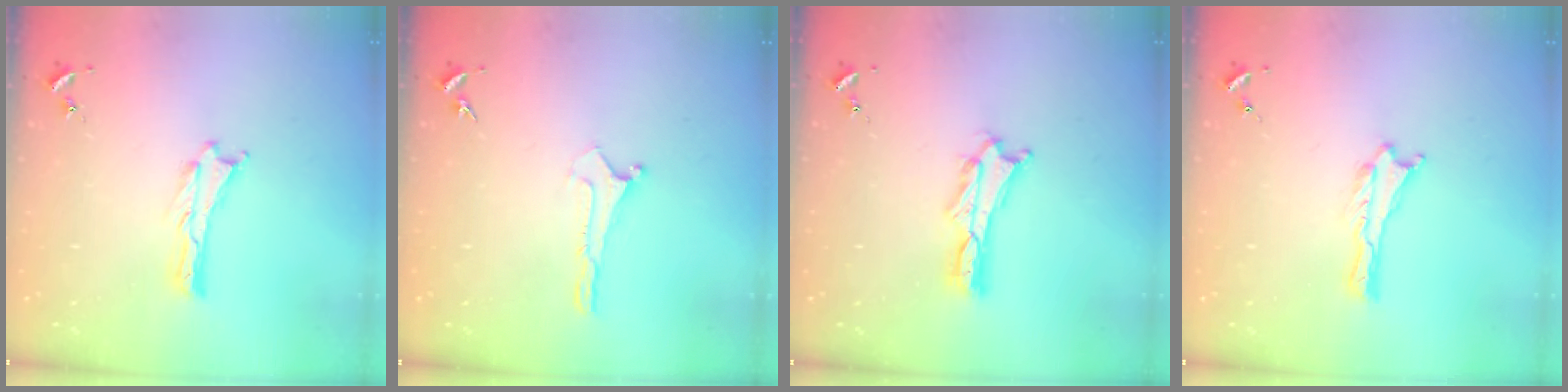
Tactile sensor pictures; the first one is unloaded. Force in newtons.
{"total": 0.0}
{"total": 2.0, "press": 2.0, "slide": 0.3}
{"total": 0.0}